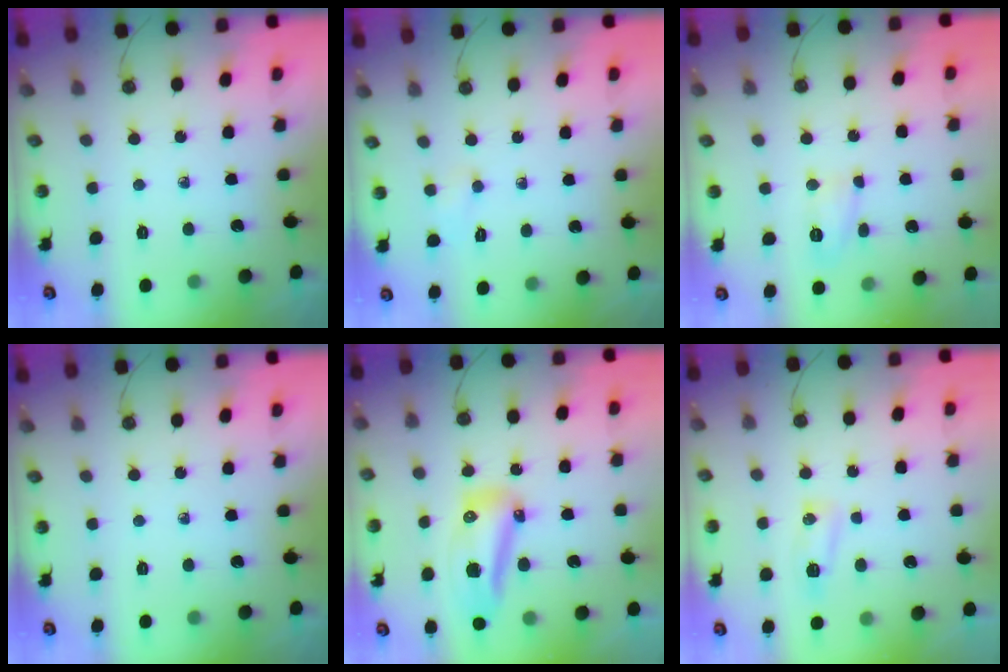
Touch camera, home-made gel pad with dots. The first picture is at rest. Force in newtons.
{"total": 11.3, "press": 3.8, "slide": 10.7}
{"total": 6.2, "press": 6.2, "slide": 0.4}
{"total": 0.0}
{"total": 16.5, "press": 15.0, "slide": 6.8}
{"total": 16.3, "press": 7.0, "slide": 14.8}